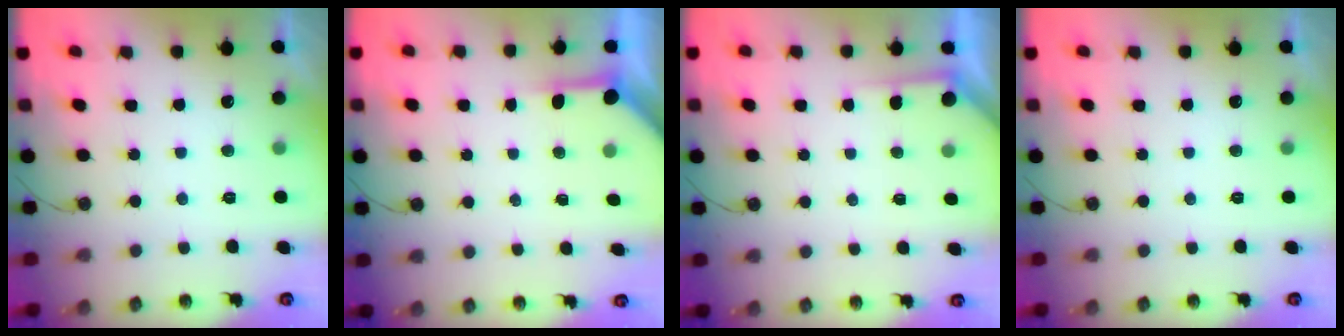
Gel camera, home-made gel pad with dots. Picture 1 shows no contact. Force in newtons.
{"total": 3.9, "press": 3.9, "slide": 0.4}
{"total": 2.5, "press": 2.4, "slide": 0.4}
{"total": 0.0}